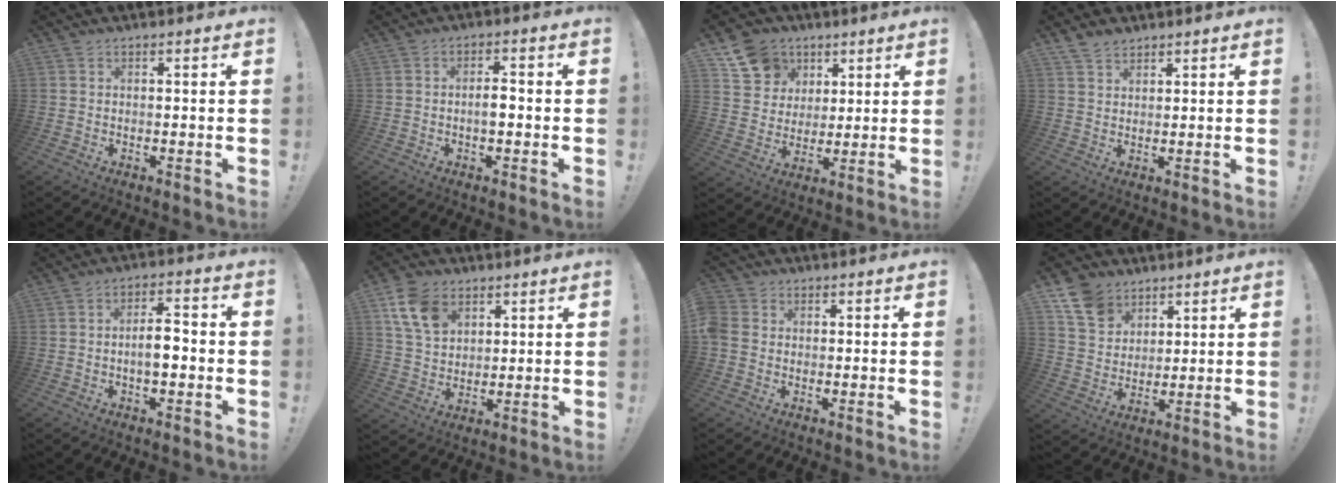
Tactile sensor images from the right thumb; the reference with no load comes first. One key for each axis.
{"total": 3.8, "fx": -0.9, "fy": 1.5, "fz": 3.4, "tx": -0.052, "ty": 0.008, "tz": -0.017}
{"total": 12.4, "fx": 6.3, "fy": 10.1, "fz": 3.4, "tx": -0.053, "ty": -0.034, "tz": 0.127}
{"total": 3.8, "fx": 3.2, "fy": 1.8, "fz": 1.2, "tx": -0.022, "ty": -0.019, "tz": 0.060}
{"total": 6.4, "fx": -1.3, "fy": 2.8, "fz": 5.6, "tx": -0.088, "ty": 0.008, "tz": -0.029}
{"total": 12.1, "fx": 6.1, "fy": 8.4, "fz": 6.3, "tx": -0.112, "ty": -0.014, "tz": 0.123}
{"total": 4.5, "fx": 0.1, "fy": 3.9, "fz": 2.2, "tx": -0.057, "ty": 0.009, "tz": 0.005}
{"total": 11.4, "fx": 7.6, "fy": 7.7, "fz": 3.6, "tx": -0.072, "ty": -0.042, "tz": 0.151}